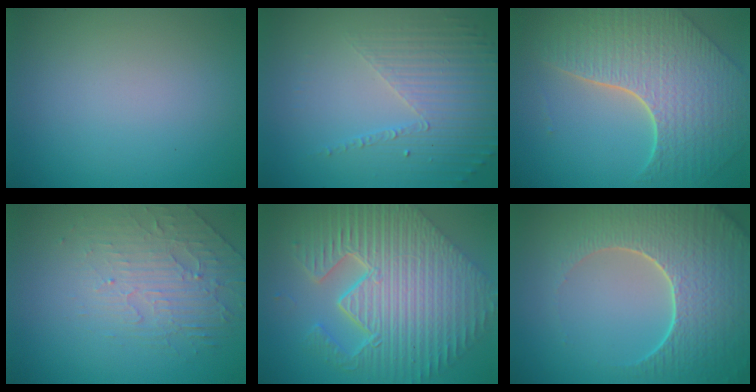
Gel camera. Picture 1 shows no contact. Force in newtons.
{"total": 4.8, "press": 3.2, "slide": 3.5}
{"total": 8.3, "press": 5.9, "slide": 5.7}
{"total": 2.5, "press": 1.8, "slide": 1.6}
{"total": 11.7, "press": 7.7, "slide": 8.8}
{"total": 8.1, "press": 6.1, "slide": 5.3}